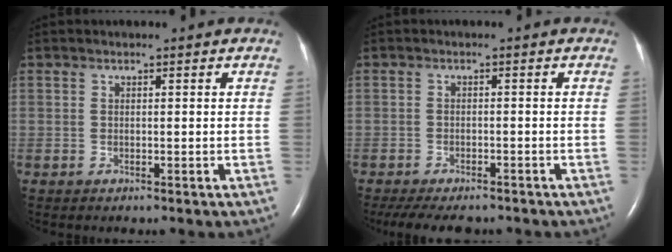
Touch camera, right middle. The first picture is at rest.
{"total": 10.1, "force": [-8.6, 3.1, 4.4], "torque": [-0.077, -0.011, -0.117]}